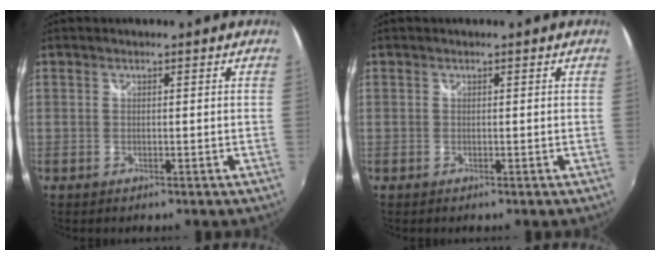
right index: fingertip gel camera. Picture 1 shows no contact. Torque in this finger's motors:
{"motor_torque": [-0.36, 0.32, 0.03, 0.01]}